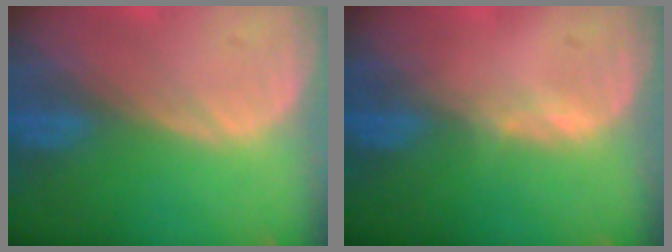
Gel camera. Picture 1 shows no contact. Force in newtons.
{"total": 0.6, "press": 0.5, "slide": 0.4}